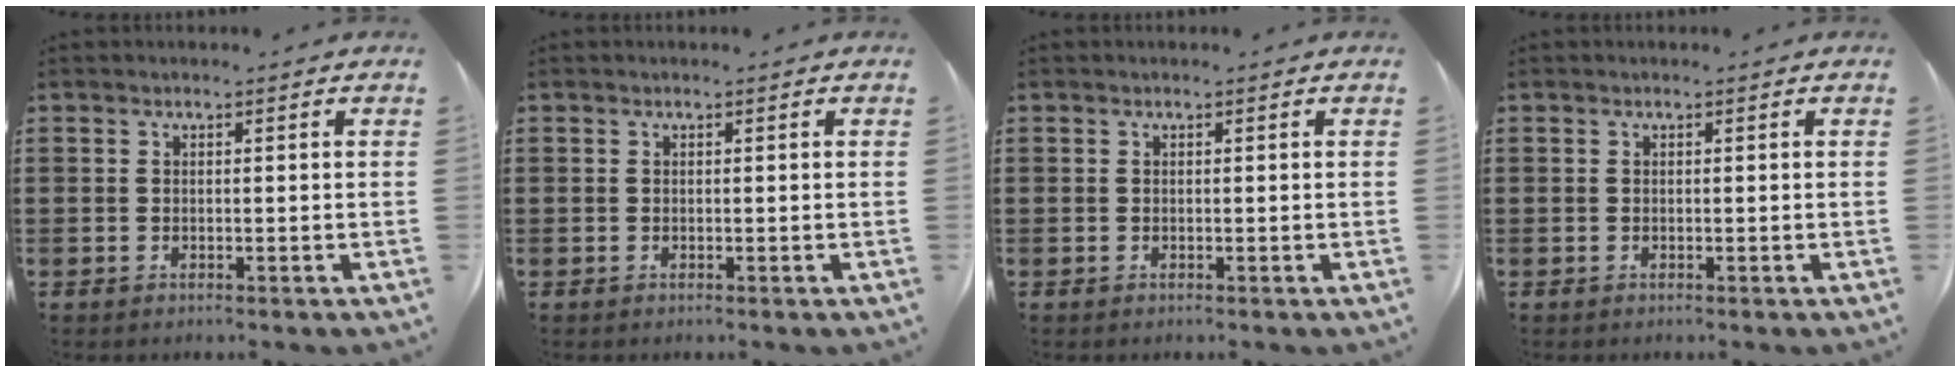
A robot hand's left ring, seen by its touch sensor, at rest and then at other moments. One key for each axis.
{"total": 0.0}
{"total": 0.0}
{"total": 0.0}